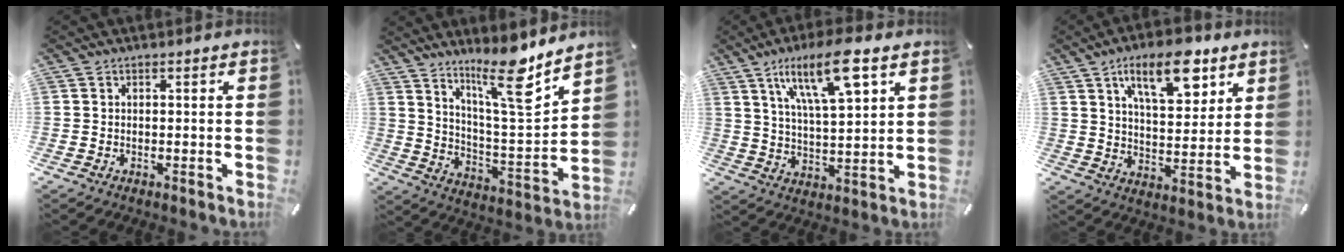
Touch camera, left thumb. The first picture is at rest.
{"total": 15.9, "force": [12.5, 2.4, 9.6], "torque": [-0.168, -0.088, 0.204]}
{"total": 15.4, "force": [8.6, 4.7, 11.8], "torque": [-0.203, -0.026, 0.141]}
{"total": 15.0, "force": [8.3, 6.9, 10.4], "torque": [-0.153, -0.030, 0.139]}